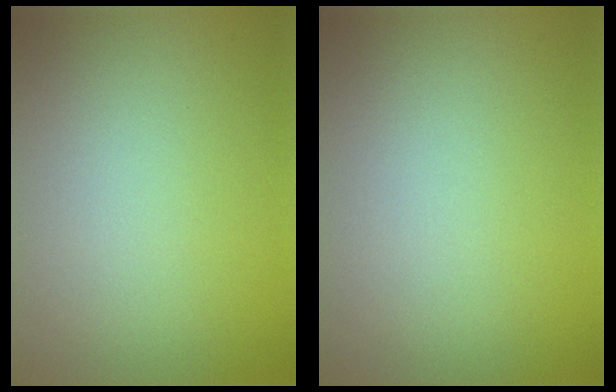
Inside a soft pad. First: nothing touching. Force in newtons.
{"total": 0.0}